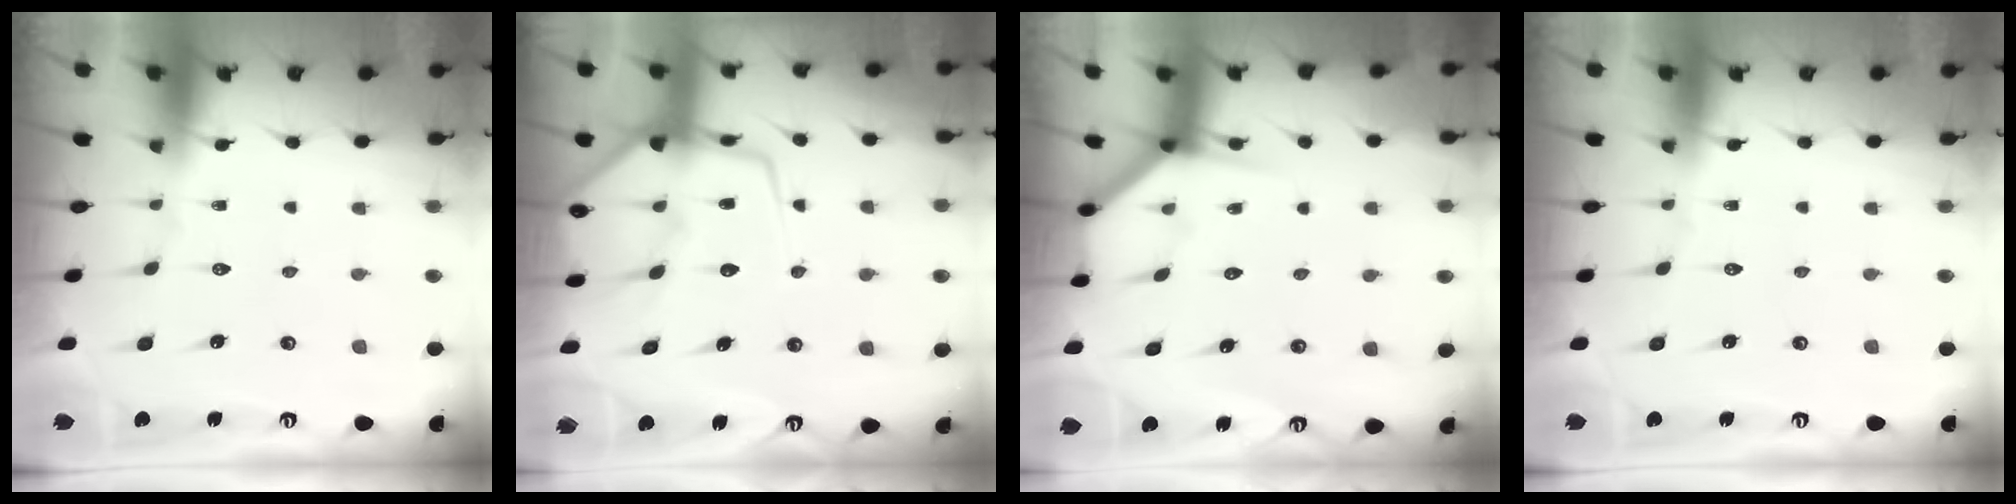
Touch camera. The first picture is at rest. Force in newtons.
{"total": 13.1, "press": 13.0, "slide": 1.3}
{"total": 3.6, "press": 3.6, "slide": 0.2}
{"total": 0.0}